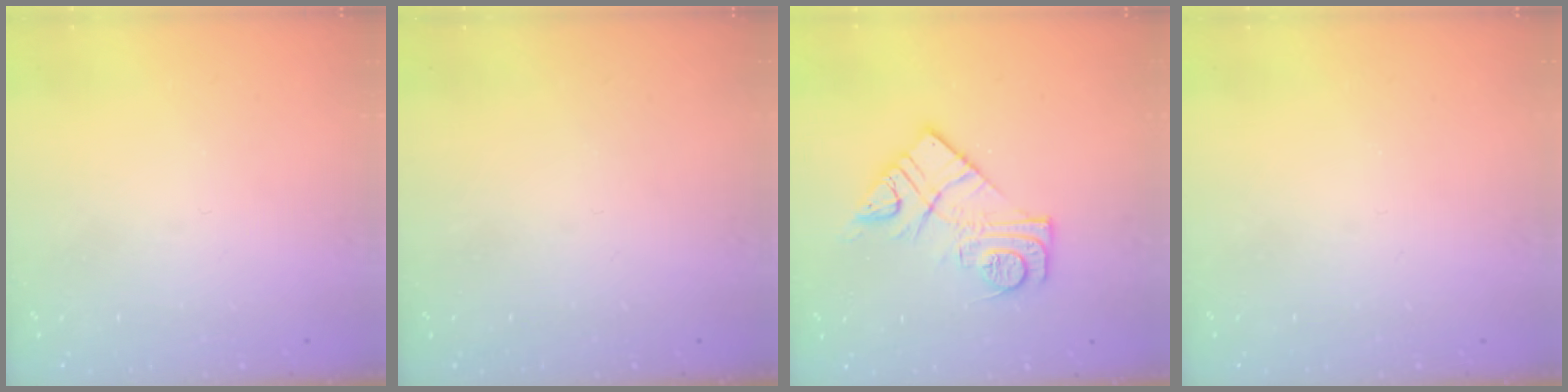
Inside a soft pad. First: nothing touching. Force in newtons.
{"total": 0.0}
{"total": 12.9, "press": 12.8, "slide": 0.9}
{"total": 0.0}